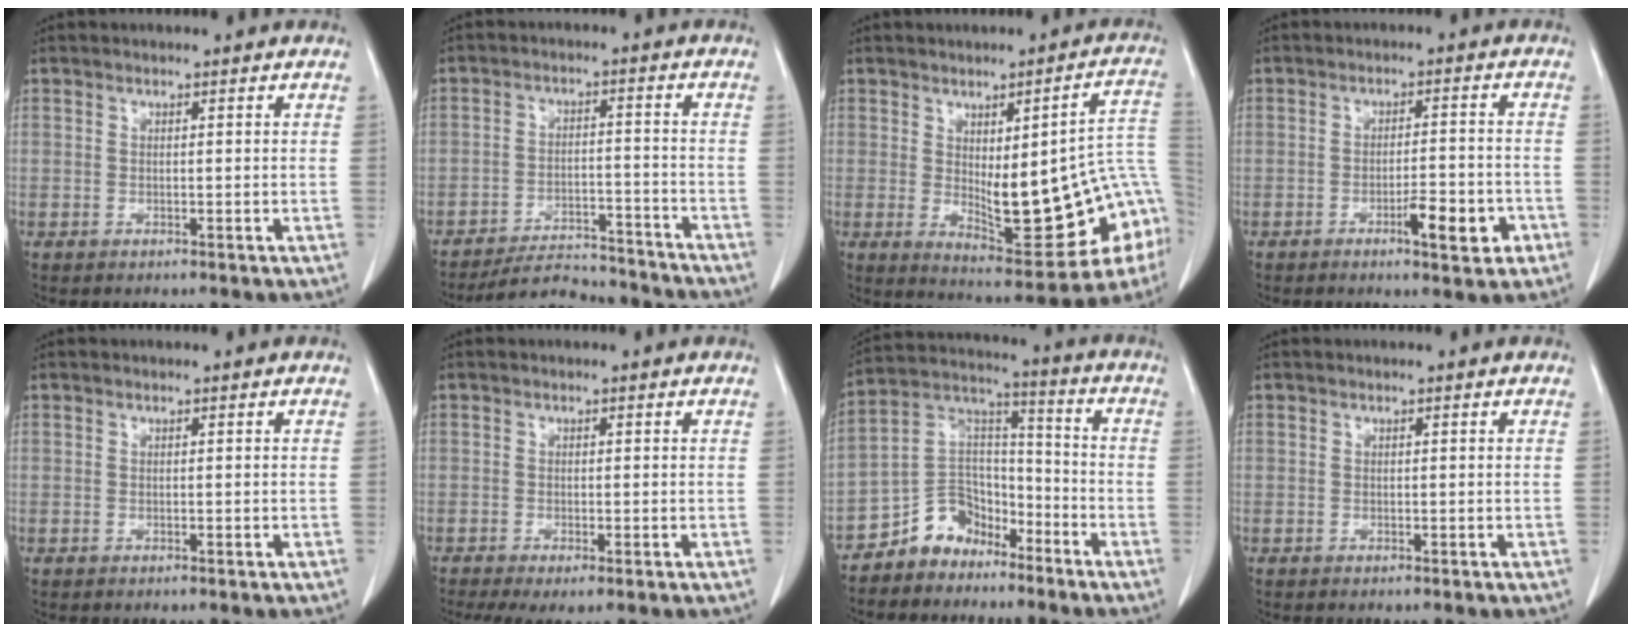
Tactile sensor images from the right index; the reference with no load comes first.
{"total": 9.9, "force": [-9.6, 1.9, 0.9], "torque": [-0.005, 0.011, -0.145]}
{"total": 19.3, "force": [-2.4, 4.9, 18.5], "torque": [-0.175, 0.015, -0.009]}
{"total": 6.2, "force": [-3.1, 1.2, 5.3], "torque": [-0.076, 0.000, -0.040]}
{"total": 0.0}
{"total": 4.9, "force": [-3.1, 1.4, 3.6], "torque": [-0.064, -0.014, -0.053]}
{"total": 9.2, "force": [-6.8, 6.0, 1.8], "torque": [-0.032, 0.053, -0.128]}
{"total": 0.0}